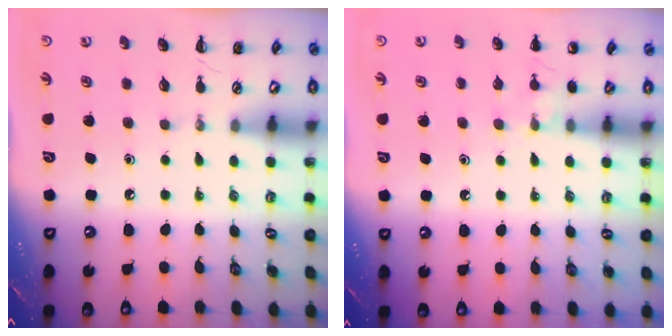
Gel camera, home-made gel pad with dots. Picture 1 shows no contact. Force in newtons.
{"total": 6.8, "press": 6.5, "slide": 2.0}